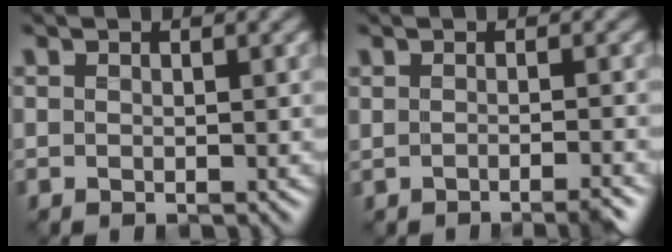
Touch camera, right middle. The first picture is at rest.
{"total": 1.4, "force": [-1.1, 0.1, 0.9], "torque": [-0.011, -0.002, -0.015]}